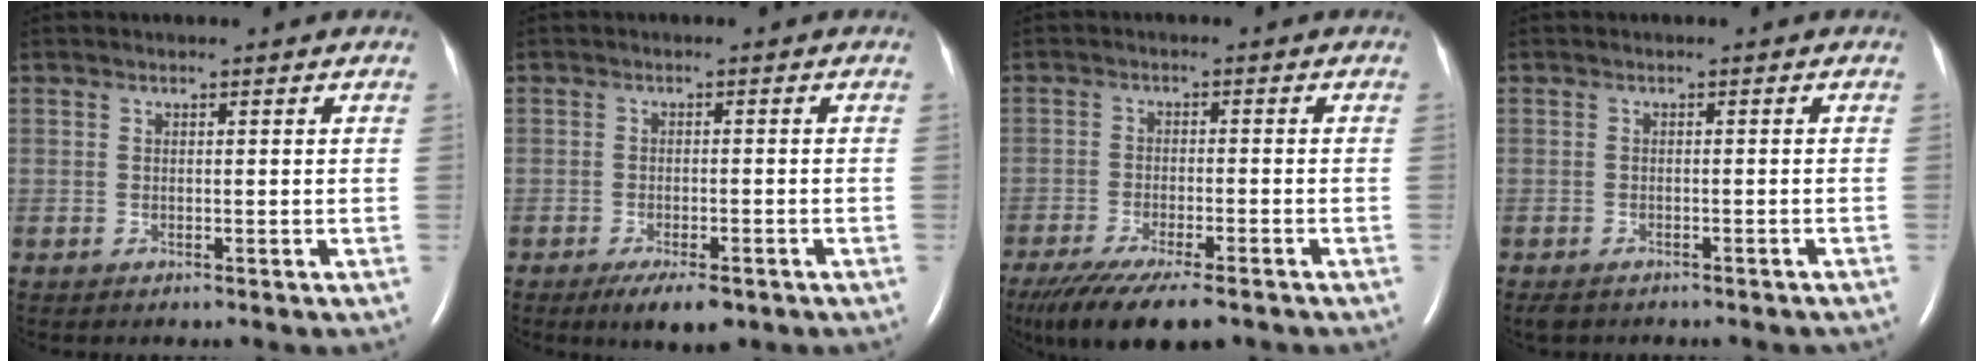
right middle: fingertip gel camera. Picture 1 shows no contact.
{"total": 5.3, "force": [-3.6, 1.6, 3.6], "torque": [-0.057, -0.007, -0.052]}
{"total": 14.1, "force": [-10.8, 3.1, 8.5], "torque": [-0.158, -0.033, -0.171]}
{"total": 6.3, "force": [-5.4, 2.0, 2.6], "torque": [-0.038, -0.003, -0.062]}